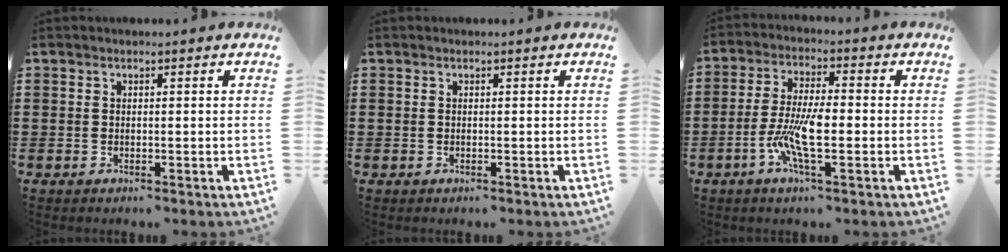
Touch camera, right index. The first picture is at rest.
{"total": 0.0}
{"total": 7.8, "force": [-2.3, 2.1, 7.2], "torque": [-0.160, -0.012, -0.049]}